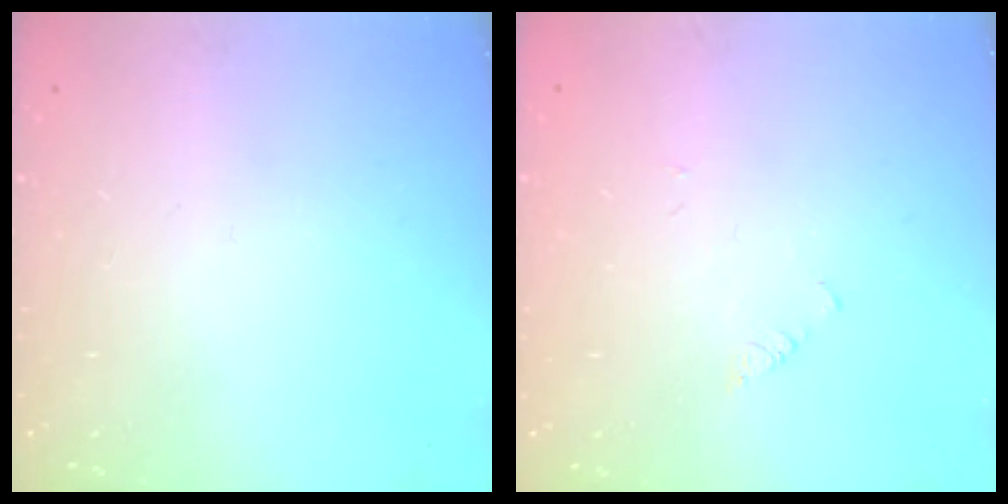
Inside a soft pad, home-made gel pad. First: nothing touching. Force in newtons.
{"total": 1.0, "press": 0.9, "slide": 0.2}